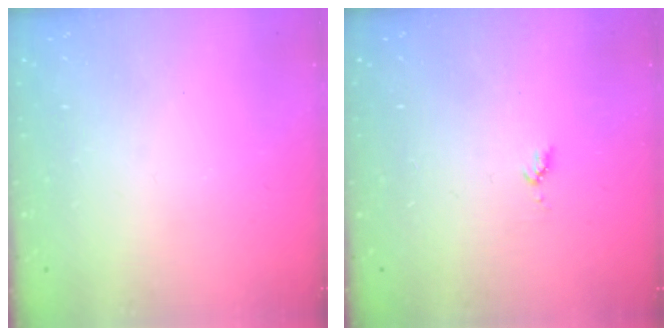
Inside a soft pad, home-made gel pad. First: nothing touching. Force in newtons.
{"total": 4.4, "press": 4.3, "slide": 0.4}